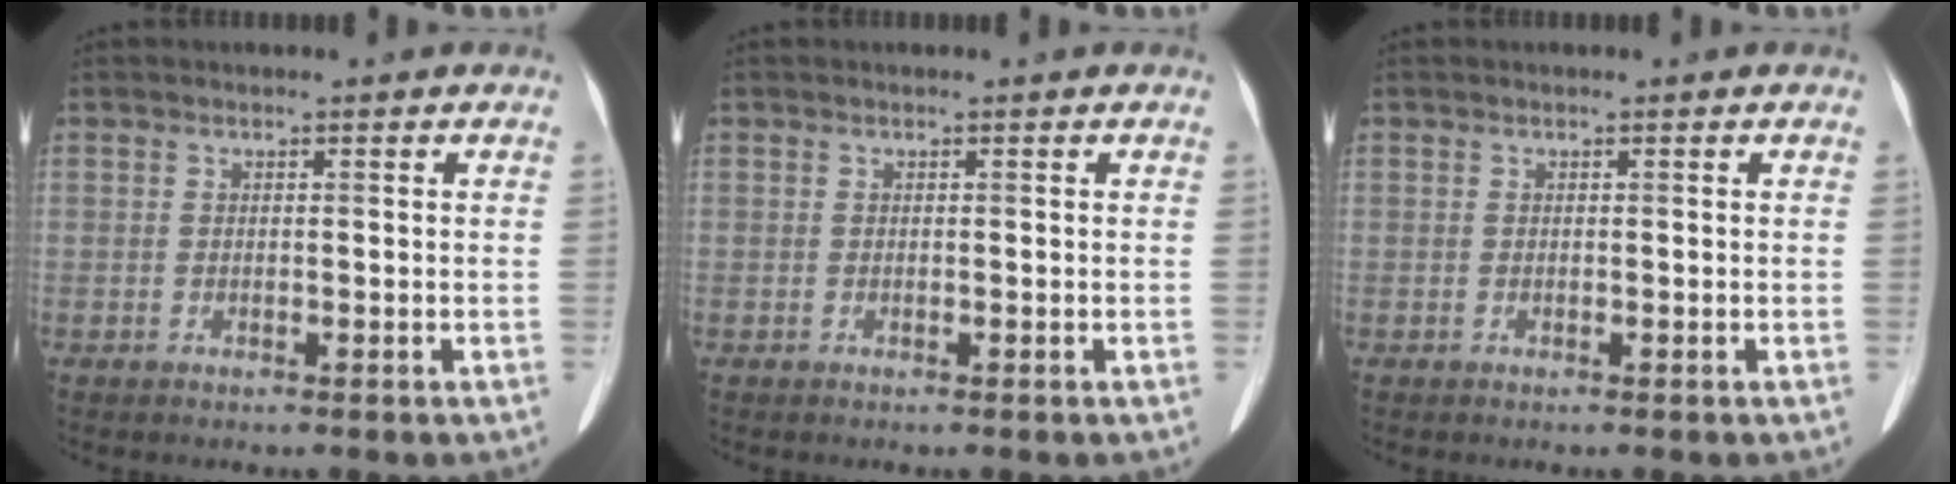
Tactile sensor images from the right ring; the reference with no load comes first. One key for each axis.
{"total": 0.0}
{"total": 0.0}